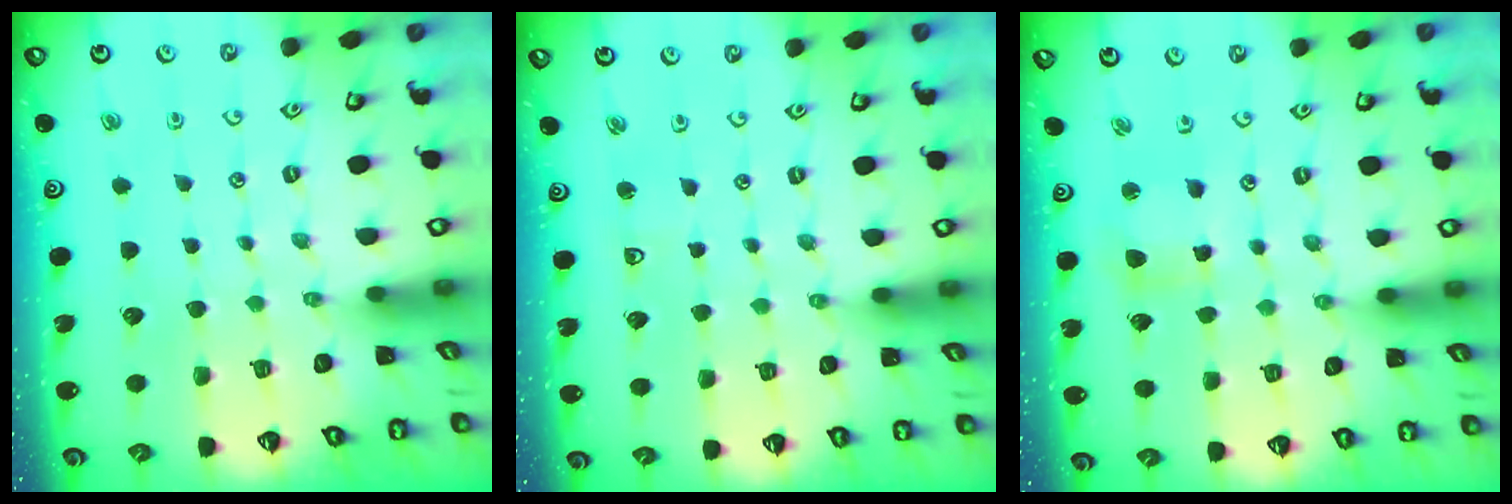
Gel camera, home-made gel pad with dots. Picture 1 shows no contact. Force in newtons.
{"total": 2.9, "press": 2.9, "slide": 0.6}
{"total": 5.6, "press": 5.6, "slide": 0.6}